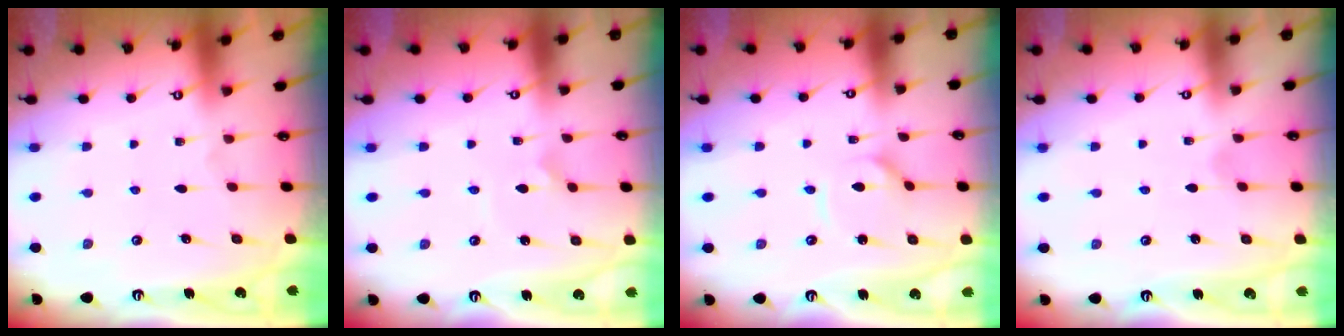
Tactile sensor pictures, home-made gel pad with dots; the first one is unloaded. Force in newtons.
{"total": 2.6, "press": 2.6, "slide": 0.1}
{"total": 3.6, "press": 3.6, "slide": 0.2}
{"total": 1.0, "press": 1.0, "slide": 0.2}